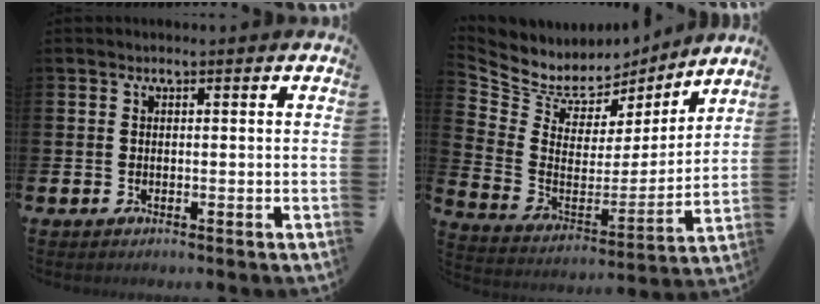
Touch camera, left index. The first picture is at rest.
{"total": 7.1, "force": [6.4, 3.2, 0.2], "torque": [-0.057, -0.051, 0.112]}